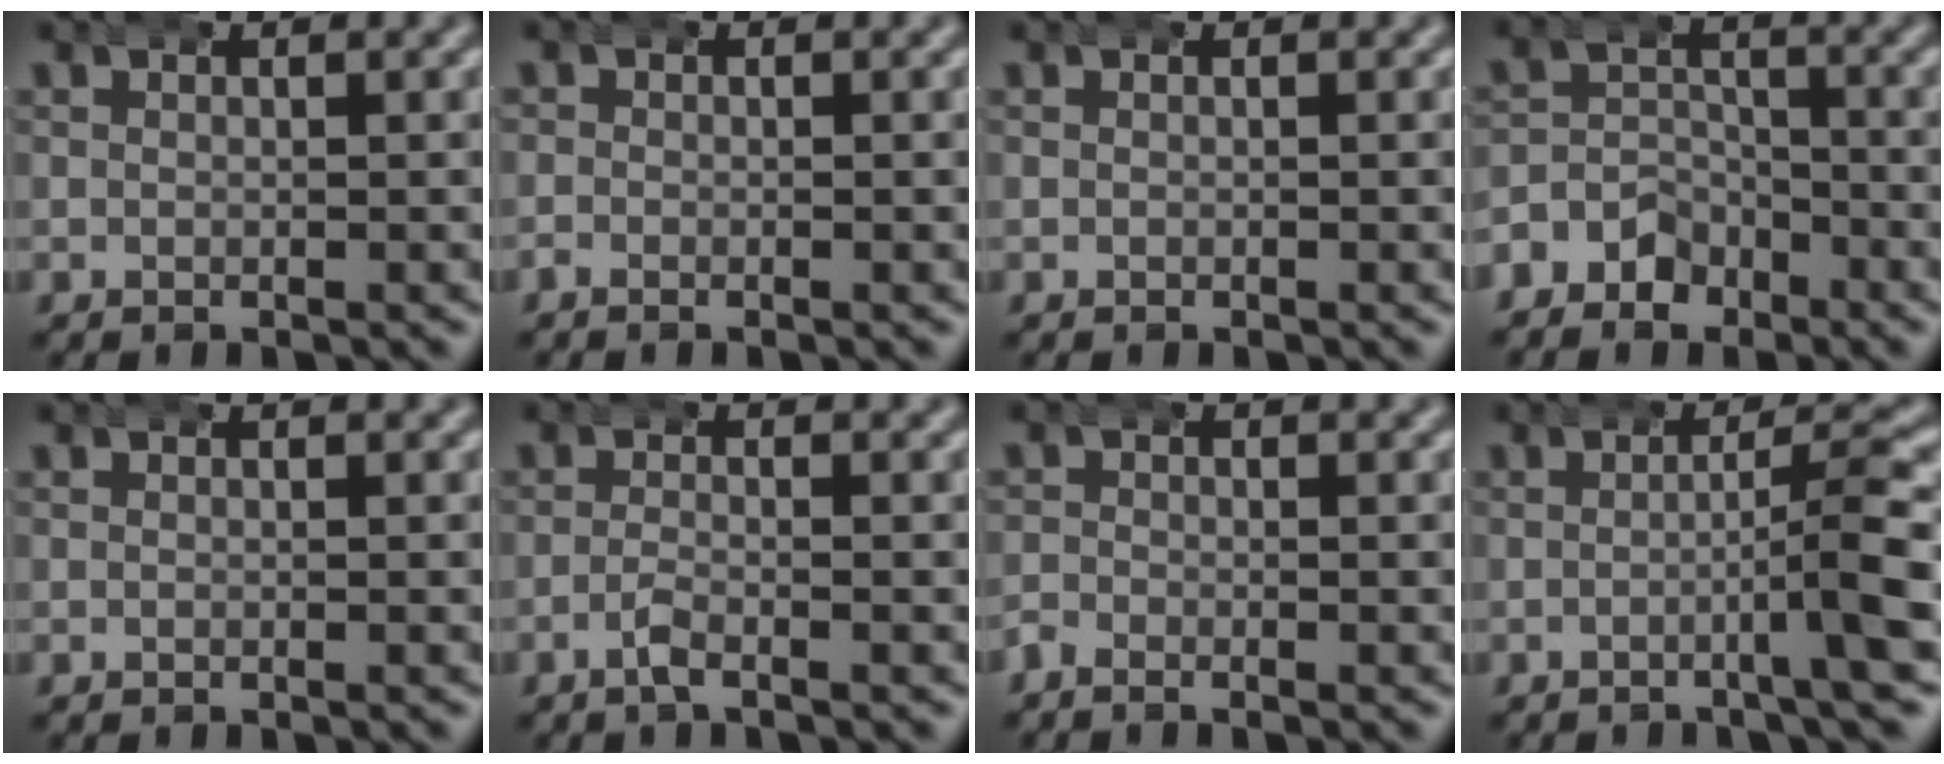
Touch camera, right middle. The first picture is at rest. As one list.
[{"total": 0.9, "force": [-0.4, 0.7, 0.2], "torque": [-0.011, 0.001, -0.013]}, {"total": 0.0}, {"total": 5.9, "force": [-3.5, 4.6, 1.4], "torque": [-0.018, 0.005, -0.075]}, {"total": 0.0}, {"total": 1.9, "force": [-1.5, 0.1, 1.2], "torque": [-0.028, 0.001, -0.032]}, {"total": 1.2, "force": [-1.0, 0.6, 0.3], "torque": [-0.011, -0.001, -0.024]}, {"total": 4.9, "force": [-1.0, 0.4, 4.8], "torque": [-0.059, 0.016, -0.026]}]